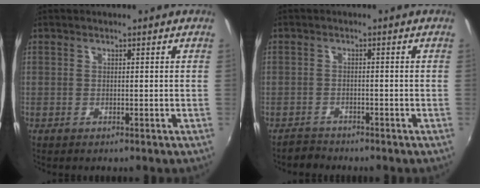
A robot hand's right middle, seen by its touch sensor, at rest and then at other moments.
{"total": 2.5, "force": [-2.2, 1.1, -0.4], "torque": [-0.003, 0.004, -0.041]}